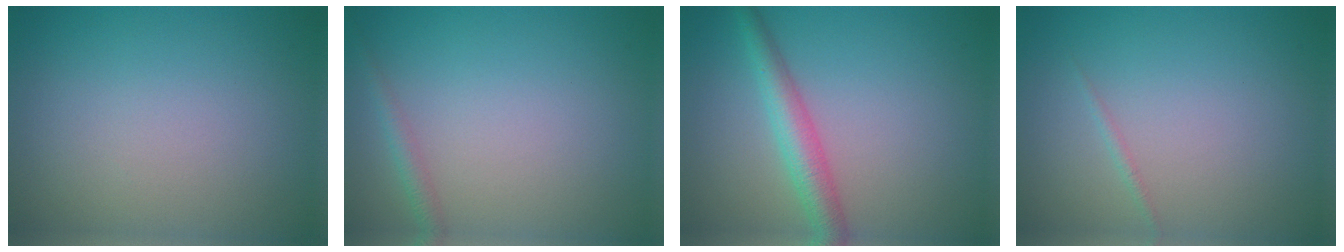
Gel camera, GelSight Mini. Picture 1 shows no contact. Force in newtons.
{"total": 1.3, "press": 1.3, "slide": 0.1}
{"total": 3.5, "press": 3.5, "slide": 0.1}
{"total": 0.6, "press": 0.6, "slide": 0.1}